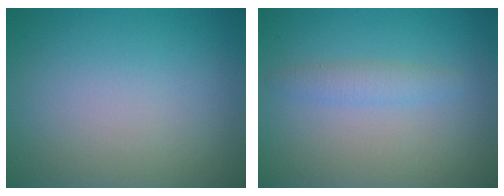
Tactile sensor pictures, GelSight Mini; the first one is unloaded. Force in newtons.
{"total": 1.6, "press": 1.6, "slide": 0.1}